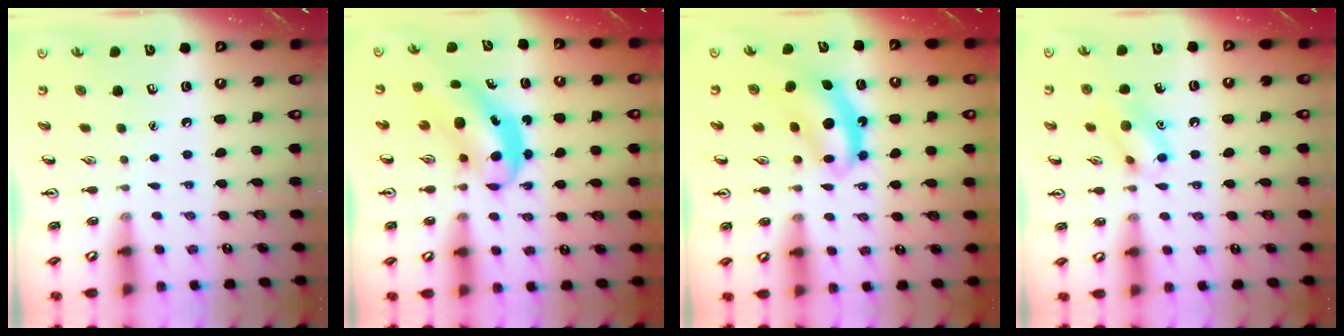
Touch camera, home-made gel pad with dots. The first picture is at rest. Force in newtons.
{"total": 6.3, "press": 6.2, "slide": 1.3}
{"total": 6.5, "press": 6.3, "slide": 1.5}
{"total": 10.9, "press": 10.7, "slide": 1.8}